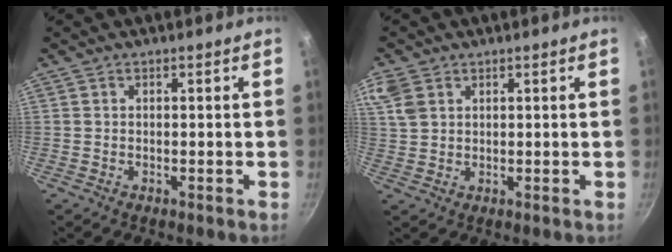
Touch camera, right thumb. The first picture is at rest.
{"total": 5.9, "force": [2.9, 4.1, 3.2], "torque": [-0.062, 0.002, 0.059]}